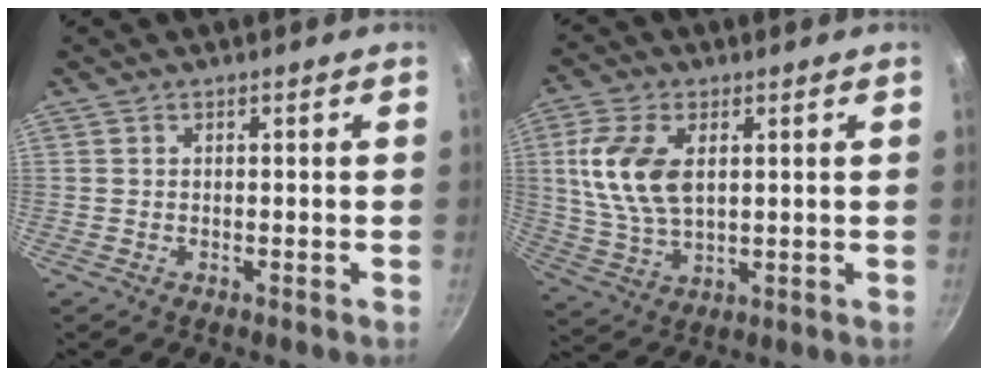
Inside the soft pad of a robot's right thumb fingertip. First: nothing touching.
{"total": 12.2, "force": [2.6, 7.0, 9.6], "torque": [-0.187, -0.008, 0.054]}